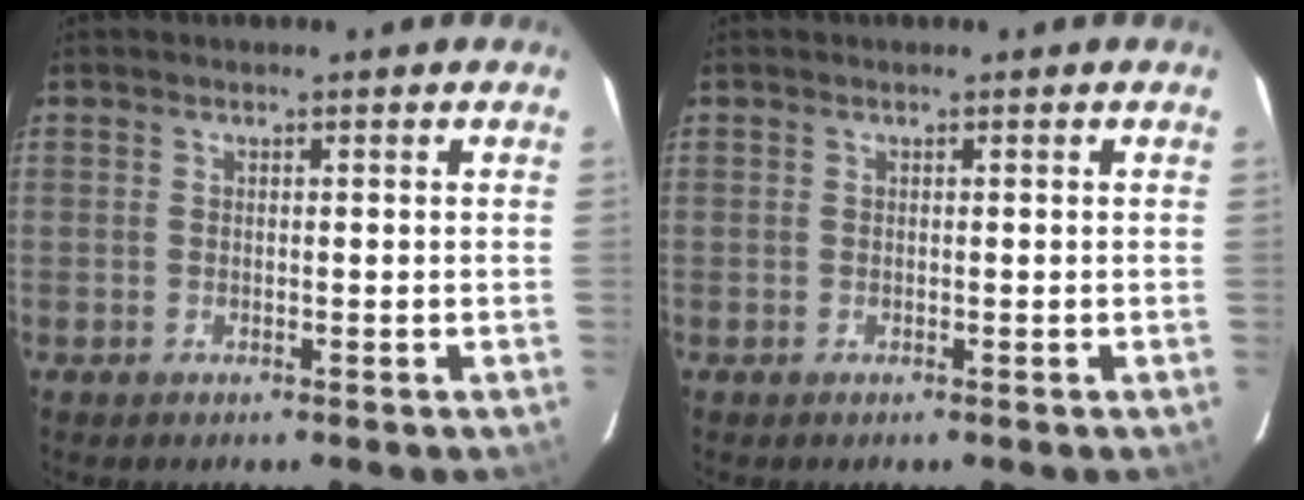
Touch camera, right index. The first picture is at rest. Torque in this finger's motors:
{"motor_torque": [0.00, 0.00, 0.00, 0.00]}